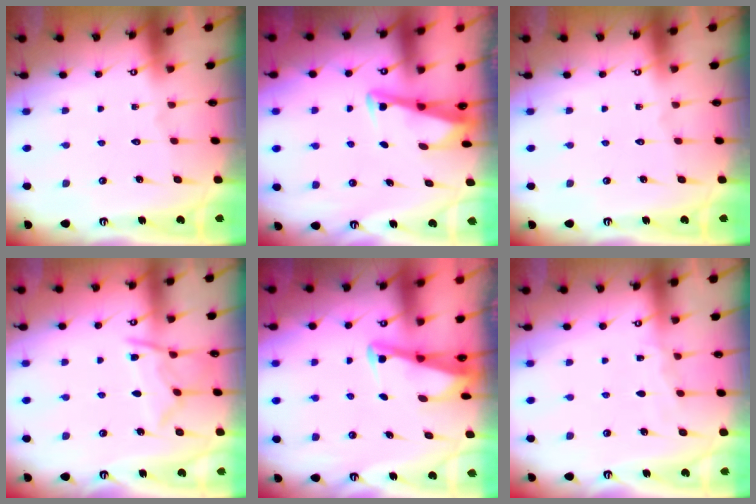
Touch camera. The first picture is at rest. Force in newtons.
{"total": 3.4, "press": 3.4, "slide": 0.4}
{"total": 0.0}
{"total": 9.8, "press": 9.7, "slide": 0.9}
{"total": 2.7, "press": 2.7, "slide": 0.3}
{"total": 3.7, "press": 3.7, "slide": 0.4}